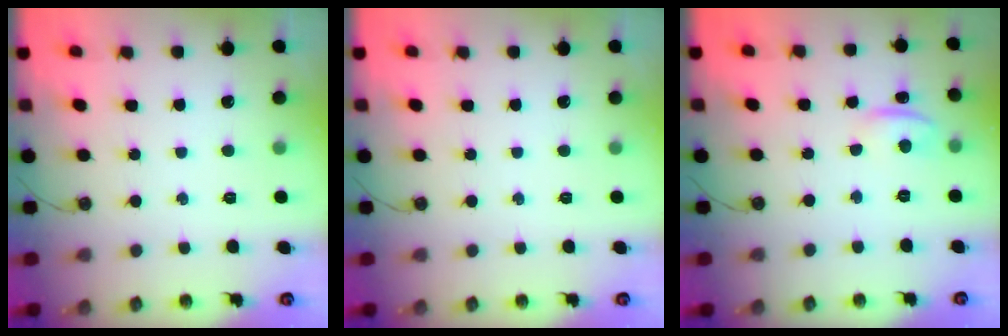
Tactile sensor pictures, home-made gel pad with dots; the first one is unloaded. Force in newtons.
{"total": 0.0}
{"total": 4.7, "press": 2.7, "slide": 3.9}